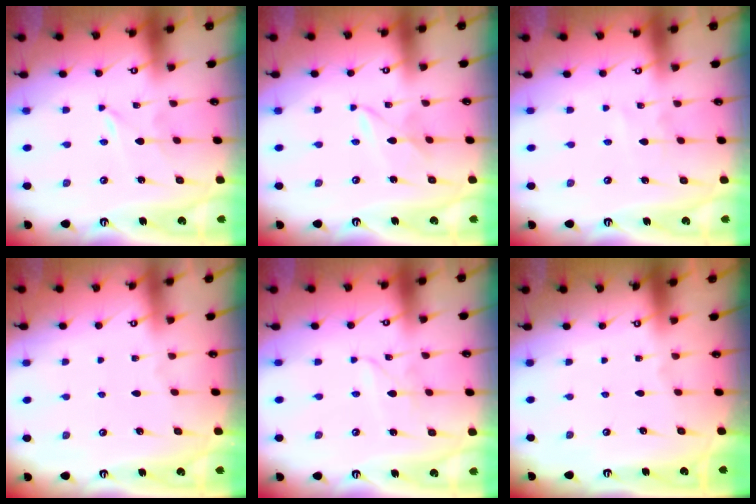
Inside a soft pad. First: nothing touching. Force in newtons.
{"total": 2.6, "press": 2.6, "slide": 0.2}
{"total": 2.8, "press": 2.8, "slide": 0.4}
{"total": 0.0}
{"total": 2.1, "press": 2.1, "slide": 0.2}
{"total": 0.0}